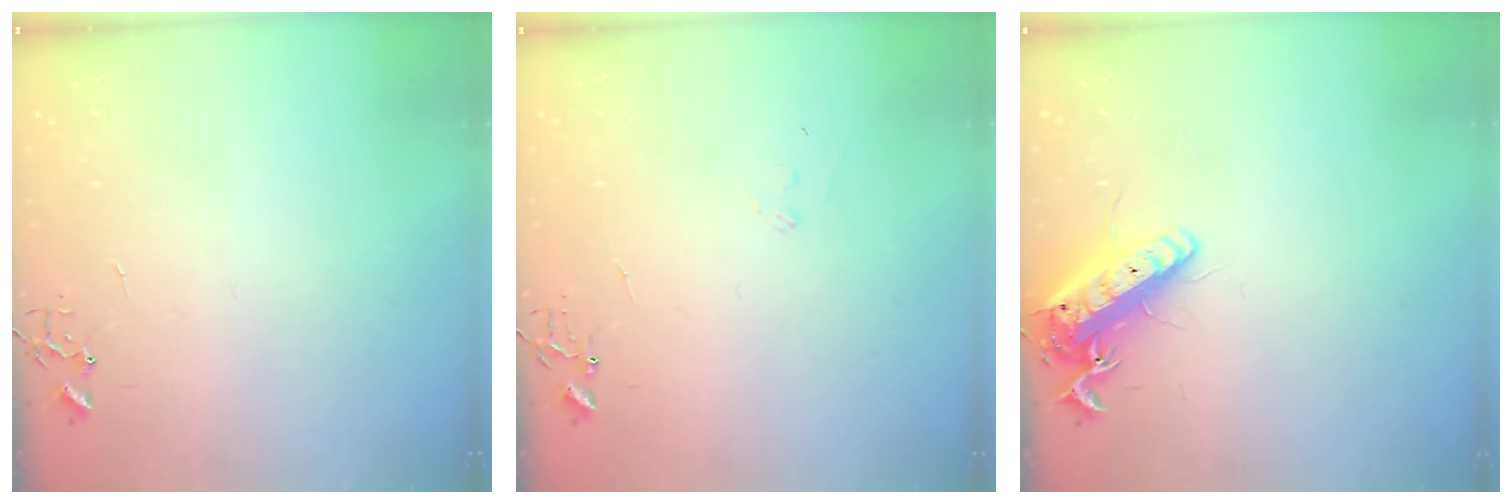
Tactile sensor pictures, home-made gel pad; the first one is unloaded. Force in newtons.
{"total": 7.1, "press": 7.1, "slide": 0.7}
{"total": 13.5, "press": 13.3, "slide": 2.3}